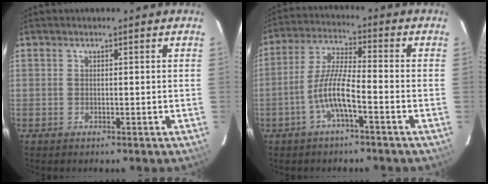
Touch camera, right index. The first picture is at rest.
{"total": 7.6, "force": [-3.4, 1.0, 6.8], "torque": [-0.146, 0.010, -0.064]}